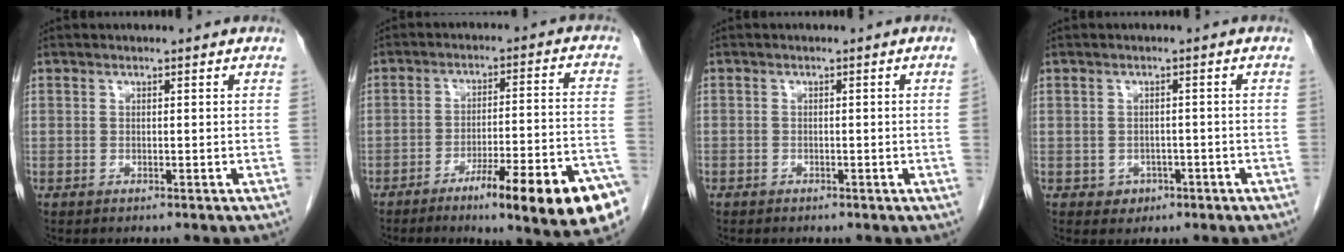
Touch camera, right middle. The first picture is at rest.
{"total": 17.0, "force": [-9.8, 1.3, 13.8], "torque": [-0.134, 0.008, -0.134]}
{"total": 0.8, "force": [-0.3, -0.2, 0.7], "torque": [-0.014, 0.003, -0.006]}
{"total": 2.4, "force": [-1.1, 2.0, 0.7], "torque": [-0.008, 0.007, -0.005]}